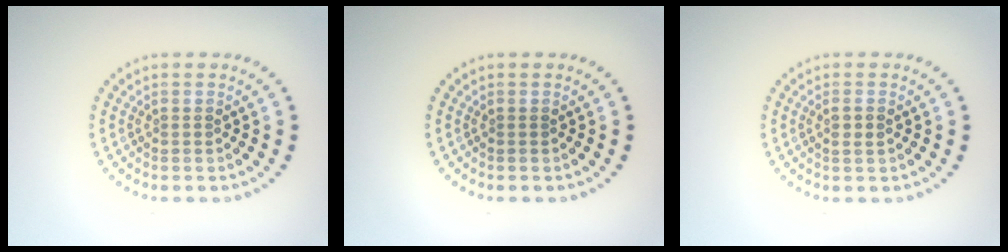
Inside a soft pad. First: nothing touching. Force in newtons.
{"total": 0.0}
{"total": 1.1, "press": 1.0, "slide": 0.5}